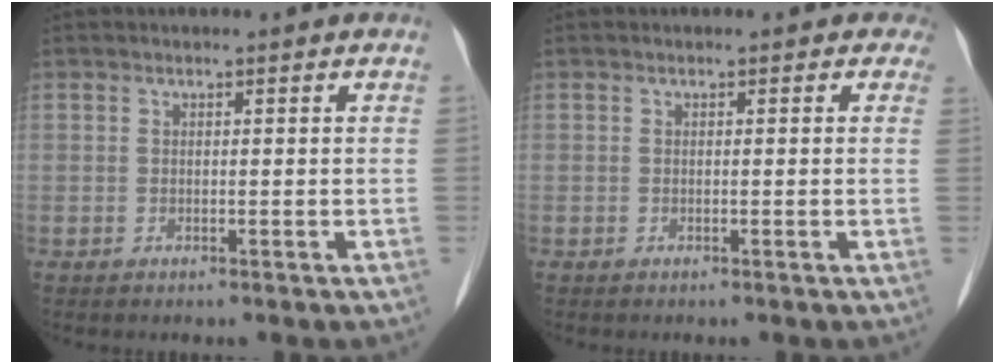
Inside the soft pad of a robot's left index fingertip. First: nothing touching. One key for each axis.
{"total": 0.8, "fx": 0.1, "fy": 0.8, "fz": -0.1, "tx": 0.014, "ty": 0.005, "tz": -0.012}